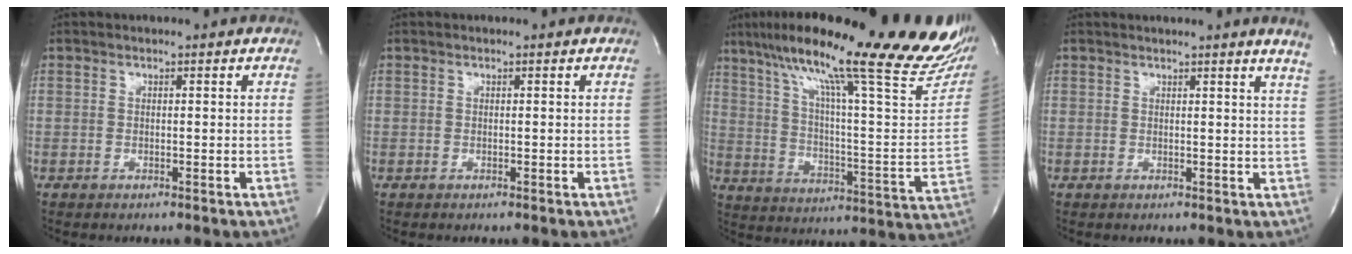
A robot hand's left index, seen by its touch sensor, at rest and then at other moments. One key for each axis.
{"total": 0.0}
{"total": 33.3, "fx": 25.1, "fy": 3.7, "fz": 21.5, "tx": -0.267, "ty": -0.026, "tz": 0.340}
{"total": 4.4, "fx": 3.8, "fy": -1.3, "fz": 1.8, "tx": -0.023, "ty": -0.029, "tz": 0.021}